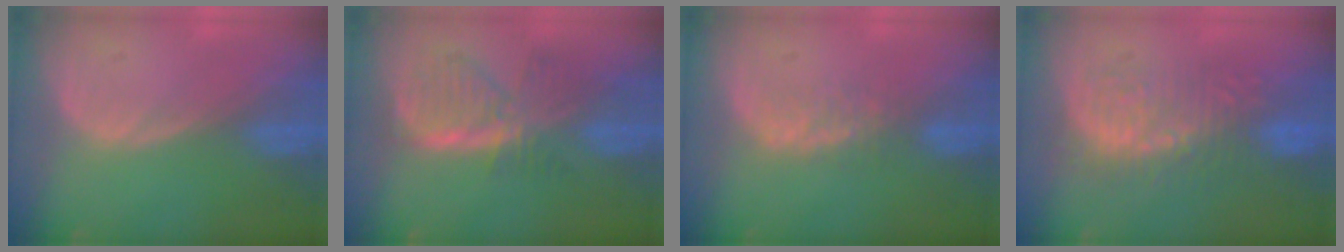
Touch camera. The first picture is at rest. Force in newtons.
{"total": 7.7, "press": 7.0, "slide": 3.3}
{"total": 2.7, "press": 2.7, "slide": 0.6}
{"total": 8.8, "press": 8.5, "slide": 2.2}